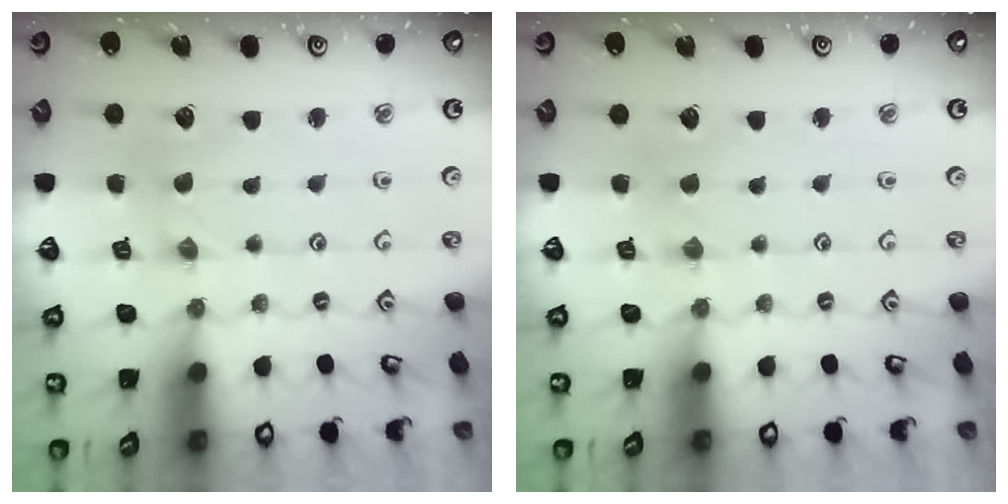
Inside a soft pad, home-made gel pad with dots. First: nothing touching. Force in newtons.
{"total": 0.0}